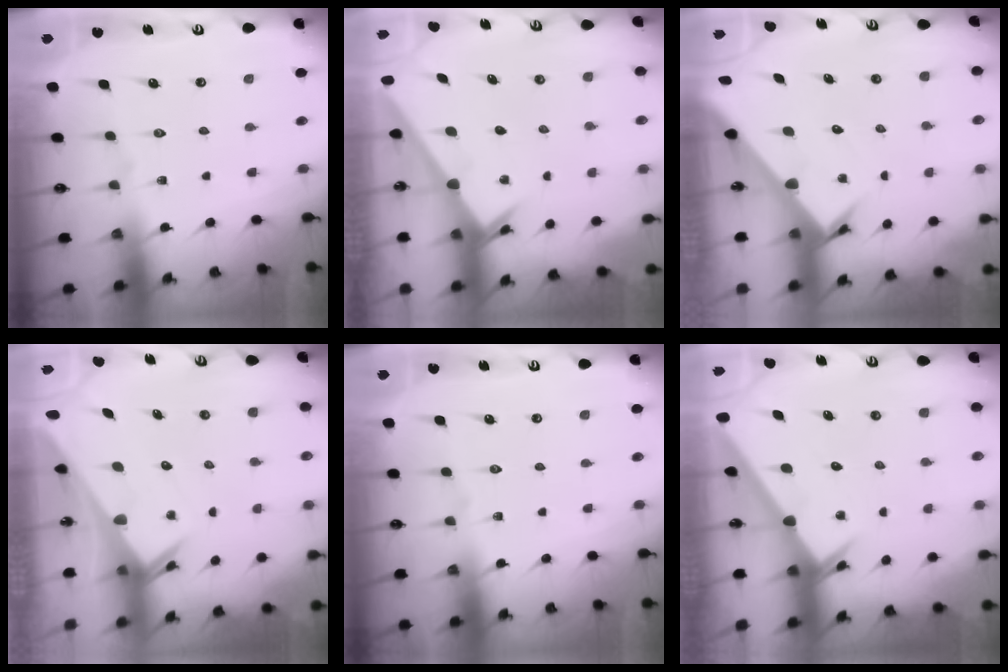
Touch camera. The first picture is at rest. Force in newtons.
{"total": 2.4, "press": 2.4, "slide": 0.2}
{"total": 2.8, "press": 2.8, "slide": 0.2}
{"total": 3.7, "press": 3.7, "slide": 0.3}
{"total": 0.0}
{"total": 2.4, "press": 2.4, "slide": 0.1}